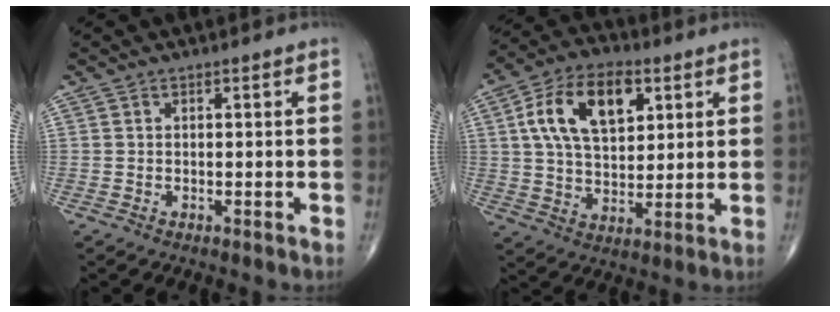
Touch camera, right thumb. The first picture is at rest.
{"total": 15.8, "force": [5.2, 9.0, 11.8], "torque": [-0.190, -0.002, 0.091]}